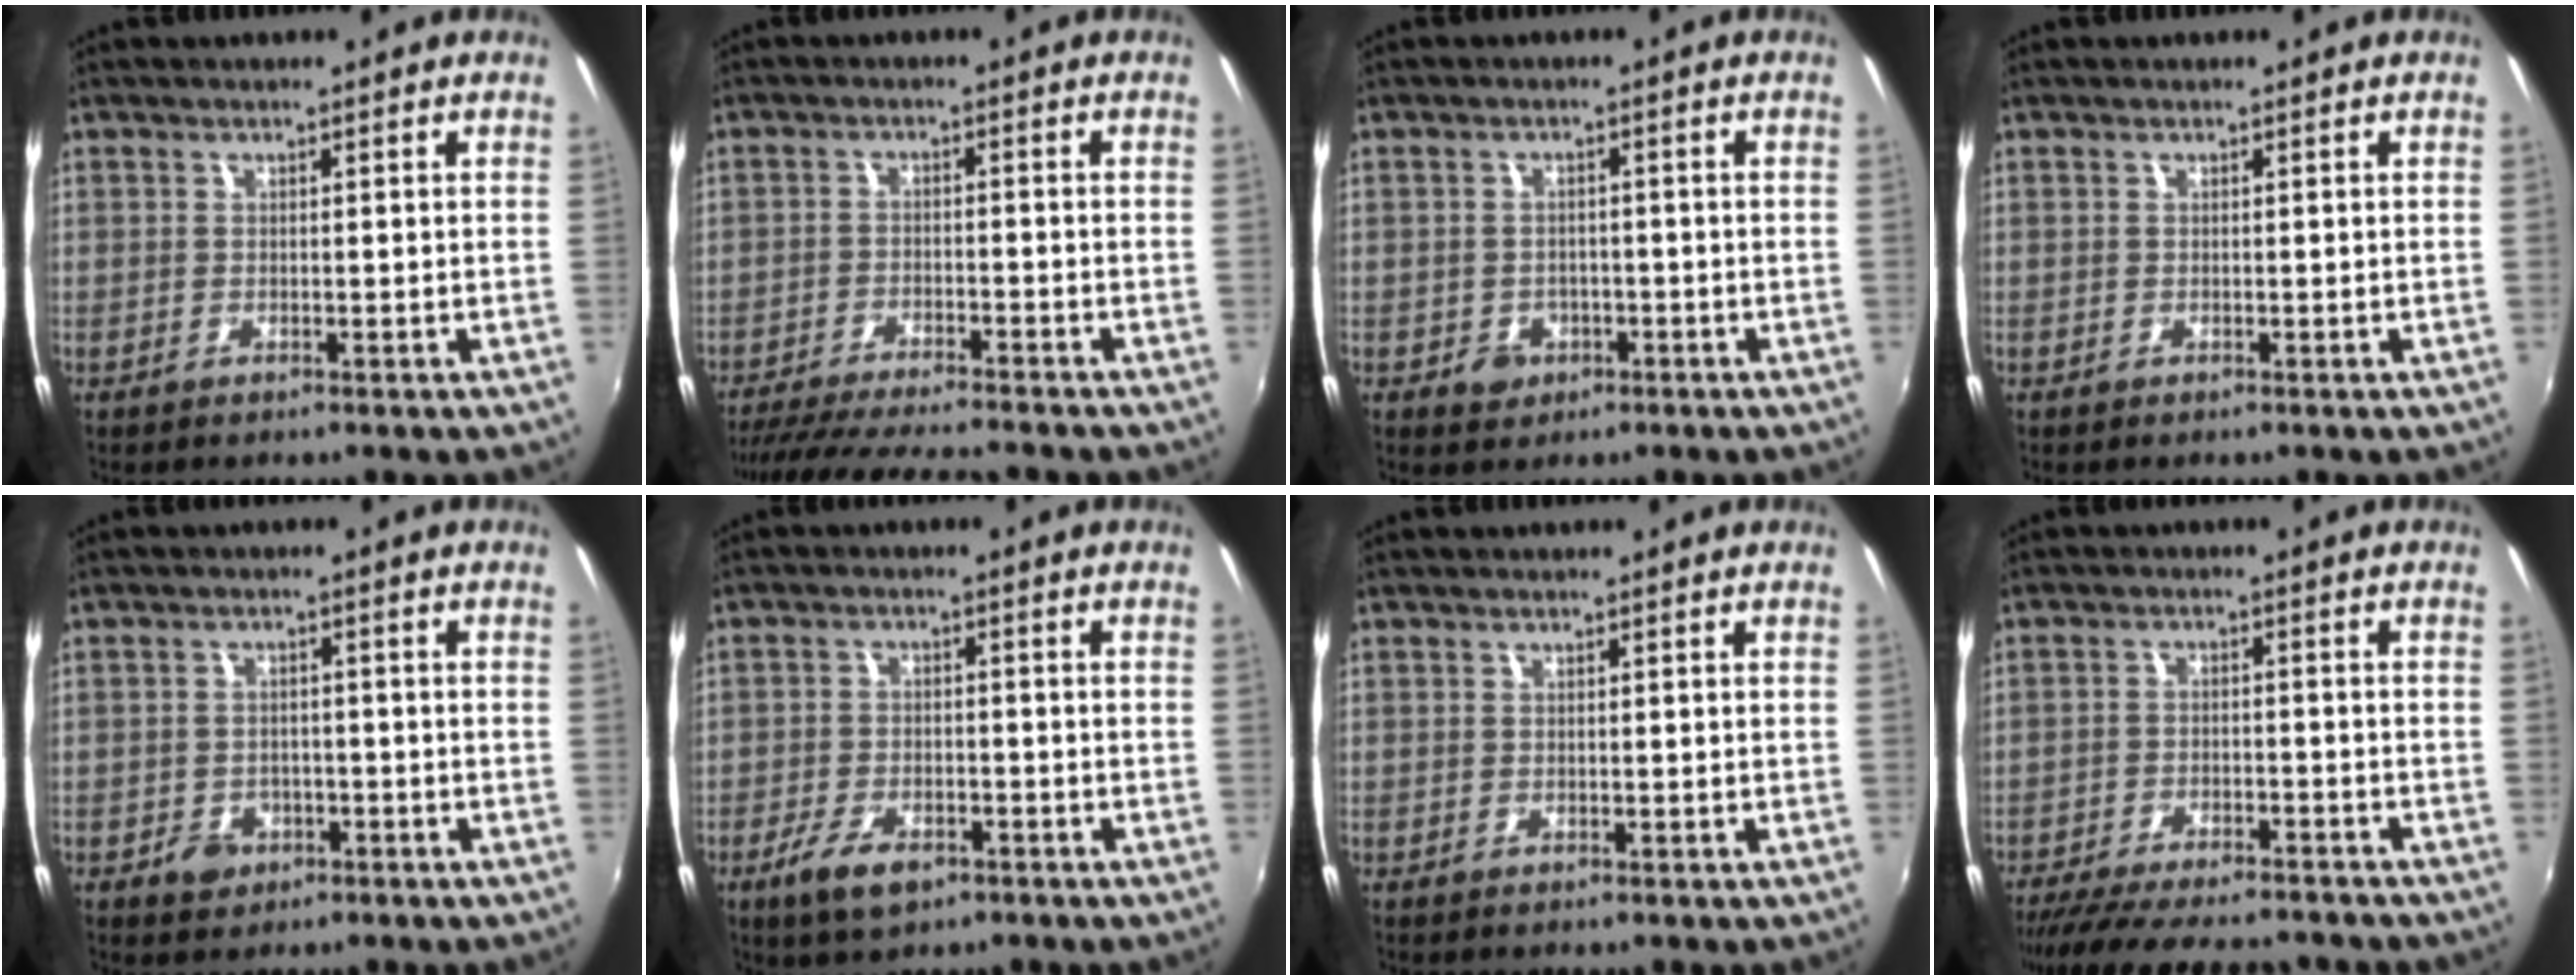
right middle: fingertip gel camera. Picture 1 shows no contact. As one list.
[{"total": 14.0, "force": [-12.5, 1.3, 6.2], "torque": [-0.136, -0.022, -0.203]}, {"total": 3.6, "force": [-1.6, 3.1, 1.0], "torque": [-0.026, 0.003, -0.020]}, {"total": 0.0}, {"total": 3.9, "force": [-2.1, 3.1, 1.2], "torque": [-0.031, 0.004, -0.029]}, {"total": 6.9, "force": [-4.2, 3.3, 4.4], "torque": [-0.109, -0.013, -0.074]}, {"total": 0.0}, {"total": 17.3, "force": [-14.9, 4.1, 7.9], "torque": [-0.160, -0.031, -0.222]}]